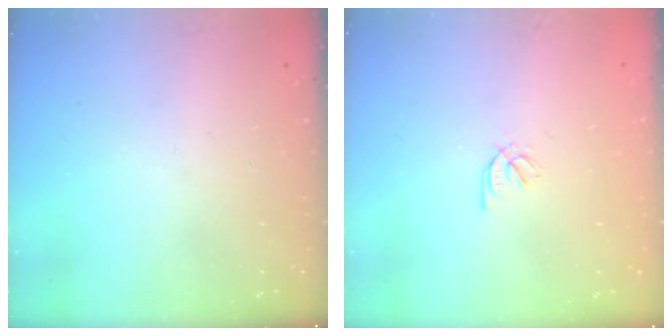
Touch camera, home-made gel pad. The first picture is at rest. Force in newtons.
{"total": 2.1, "press": 1.9, "slide": 0.8}